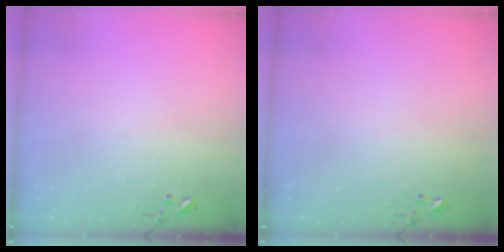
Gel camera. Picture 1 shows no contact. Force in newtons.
{"total": 0.0}